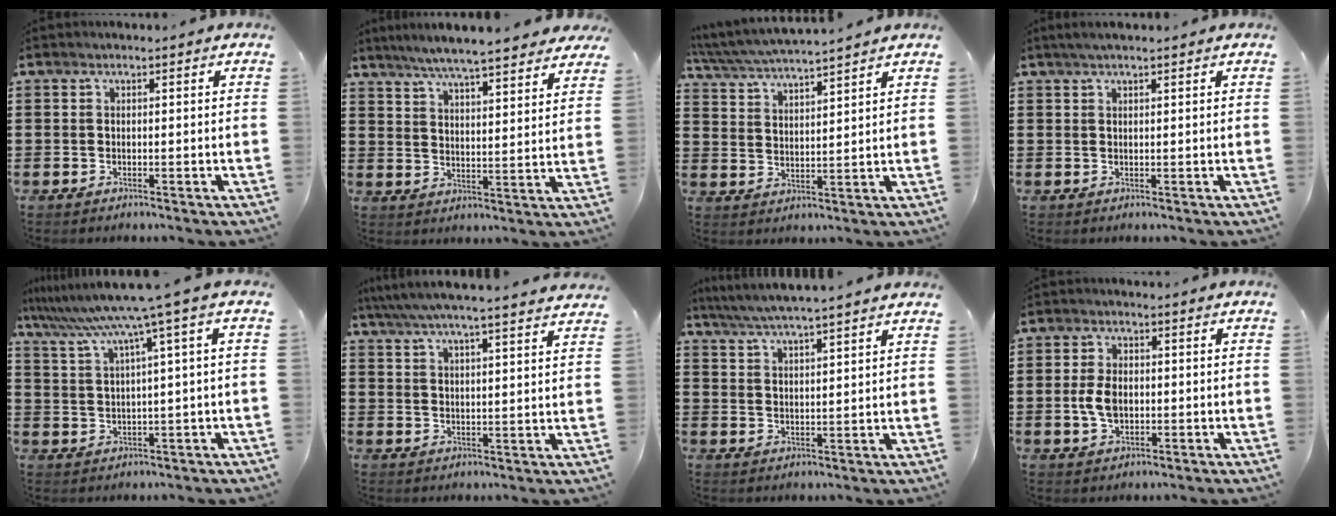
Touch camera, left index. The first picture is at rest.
{"total": 5.9, "force": [5.5, -0.4, 2.1], "torque": [-0.063, -0.030, 0.094]}
{"total": 4.7, "force": [4.5, -0.3, 1.2], "torque": [-0.043, -0.025, 0.078]}
{"total": 1.5, "force": [1.1, 0.0, 1.0], "torque": [-0.019, 0.001, 0.020]}
{"total": 7.5, "force": [4.3, -0.9, 6.2], "torque": [-0.141, -0.035, 0.065]}
{"total": 5.3, "force": [4.8, -0.2, 2.3], "torque": [-0.063, -0.025, 0.081]}
{"total": 4.7, "force": [4.5, -0.4, 1.6], "torque": [-0.046, -0.020, 0.078]}
{"total": 4.9, "force": [-0.3, 3.0, 3.9], "torque": [-0.096, 0.000, -0.011]}